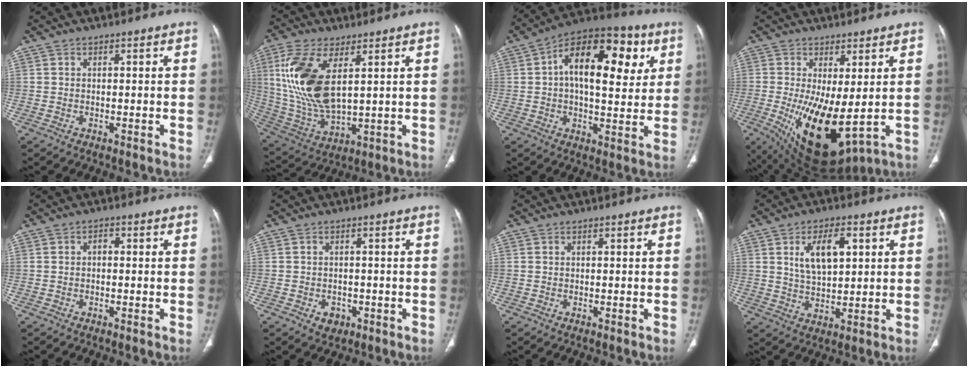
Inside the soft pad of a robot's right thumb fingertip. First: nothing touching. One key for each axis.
{"total": 17.1, "fx": 4.7, "fy": 7.9, "fz": 14.4, "tx": -0.309, "ty": -0.020, "tz": 0.104}
{"total": 19.8, "fx": 5.1, "fy": 10.3, "fz": 16.1, "tx": -0.207, "ty": 0.013, "tz": 0.063}
{"total": 14.4, "fx": -1.6, "fy": 5.8, "fz": 13.1, "tx": -0.227, "ty": -0.030, "tz": 0.000}
{"total": 1.4, "fx": -0.1, "fy": 0.9, "fz": 1.0, "tx": -0.015, "ty": 0.007, "tz": -0.004}
{"total": 2.6, "fx": -1.1, "fy": 2.0, "fz": 1.2, "tx": -0.006, "ty": 0.004, "tz": -0.008}
{"total": 0.0}
{"total": 9.1, "fx": 3.0, "fy": 4.4, "fz": 7.3, "tx": -0.116, "ty": -0.009, "tz": 0.058}